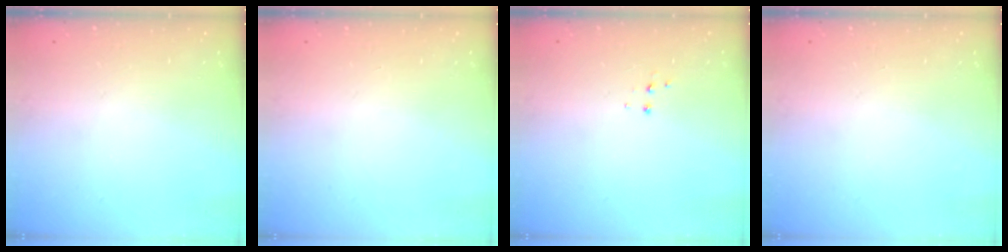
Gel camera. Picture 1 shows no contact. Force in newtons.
{"total": 0.0}
{"total": 3.9, "press": 3.9, "slide": 0.5}
{"total": 0.0}